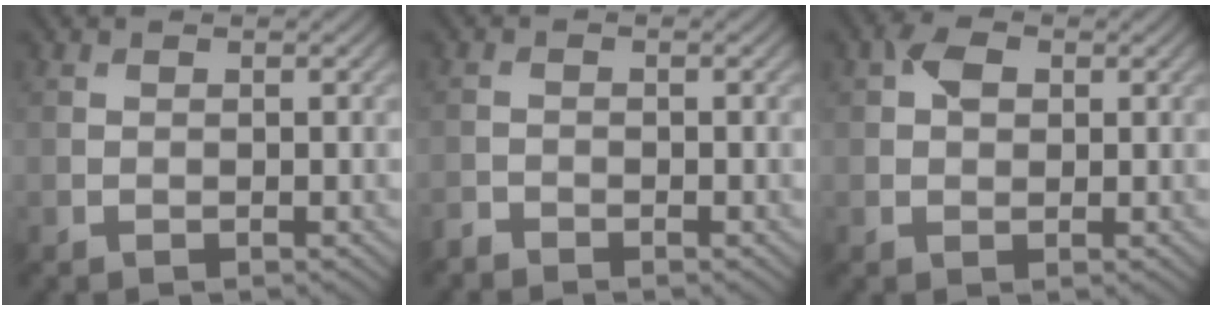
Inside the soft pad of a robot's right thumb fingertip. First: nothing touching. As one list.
[{"total": 1.3, "force": [-1.3, 0.1, 0.1], "torque": [-0.002, -0.003, -0.030]}, {"total": 2.5, "force": [0.7, 1.8, 1.6], "torque": [-0.032, 0.005, 0.007]}]